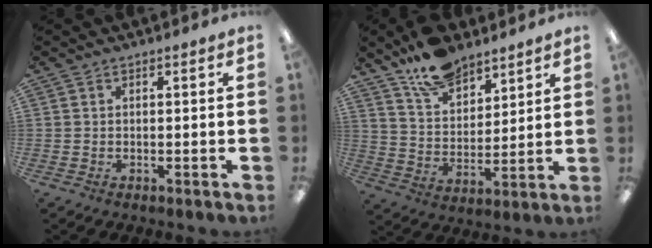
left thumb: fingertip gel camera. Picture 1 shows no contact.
{"total": 12.6, "force": [9.6, 6.5, 4.9], "torque": [-0.085, -0.053, 0.179]}